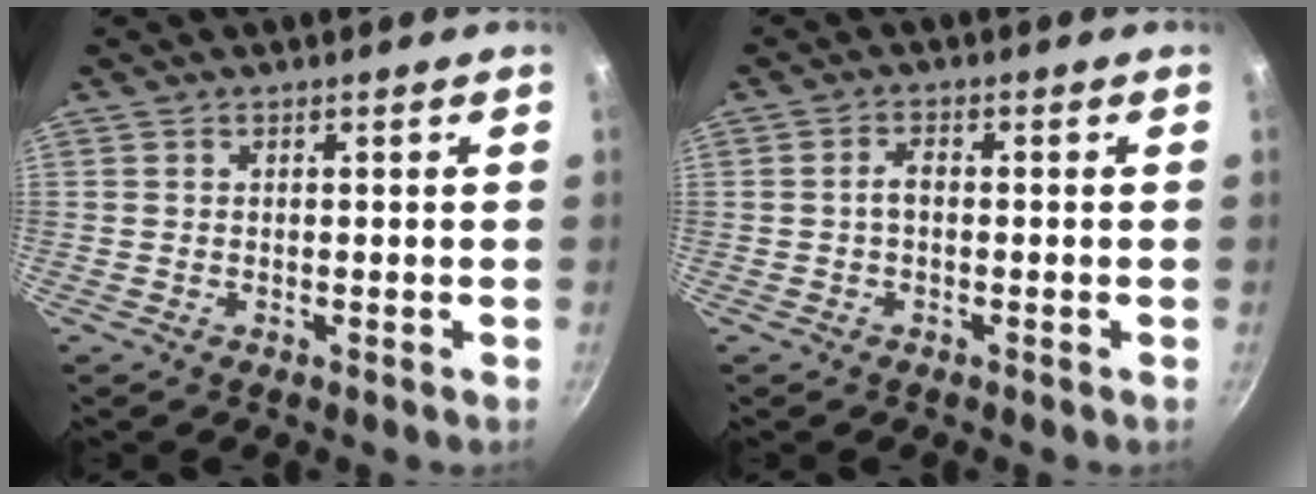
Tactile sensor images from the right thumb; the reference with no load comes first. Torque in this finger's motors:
{"motor_torque": [0.07, 0.64, 0.70, 0.07, 0.06]}